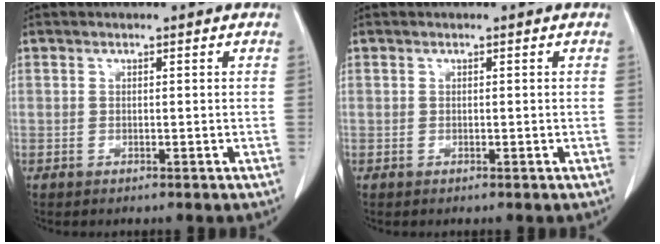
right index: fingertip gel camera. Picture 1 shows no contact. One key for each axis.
{"total": 0.0}